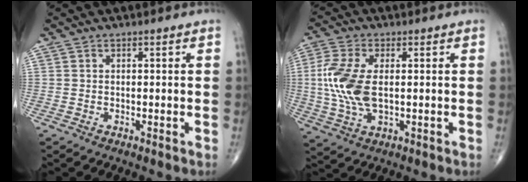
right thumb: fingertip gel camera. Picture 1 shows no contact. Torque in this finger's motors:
{"motor_torque": [0.44, 2.48, 0.88, -0.24, 0.36]}